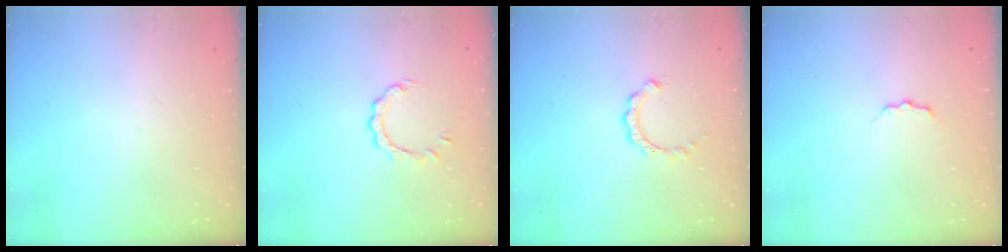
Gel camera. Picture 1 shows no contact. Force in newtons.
{"total": 3.7, "press": 3.7, "slide": 0.3}
{"total": 5.8, "press": 5.8, "slide": 0.5}
{"total": 3.5, "press": 3.5, "slide": 0.4}